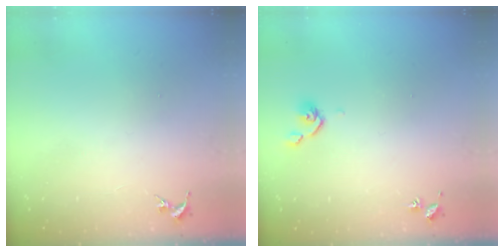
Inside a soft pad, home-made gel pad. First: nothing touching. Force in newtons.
{"total": 4.6, "press": 4.5, "slide": 1.0}